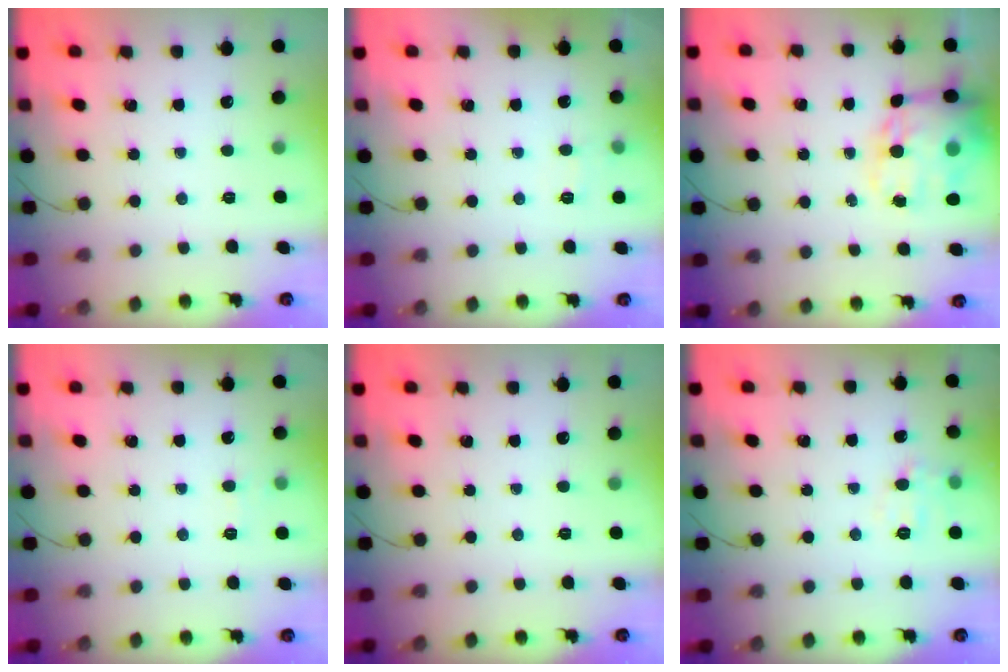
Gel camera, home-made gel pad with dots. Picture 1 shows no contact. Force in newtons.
{"total": 6.1, "press": 5.9, "slide": 1.5}
{"total": 18.2, "press": 17.6, "slide": 4.4}
{"total": 5.4, "press": 5.1, "slide": 1.8}
{"total": 0.0}
{"total": 5.8, "press": 5.7, "slide": 1.1}